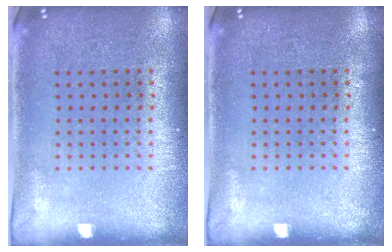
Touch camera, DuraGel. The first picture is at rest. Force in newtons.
{"total": 0.0}